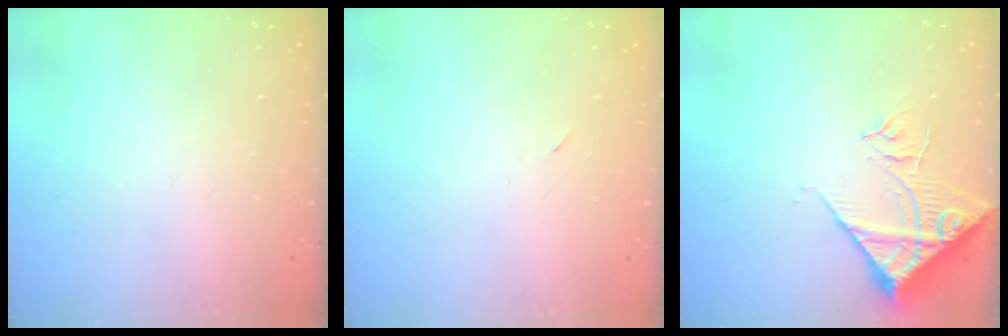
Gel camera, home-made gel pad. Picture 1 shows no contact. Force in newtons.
{"total": 2.3, "press": 1.9, "slide": 1.2}
{"total": 11.7, "press": 11.6, "slide": 1.5}